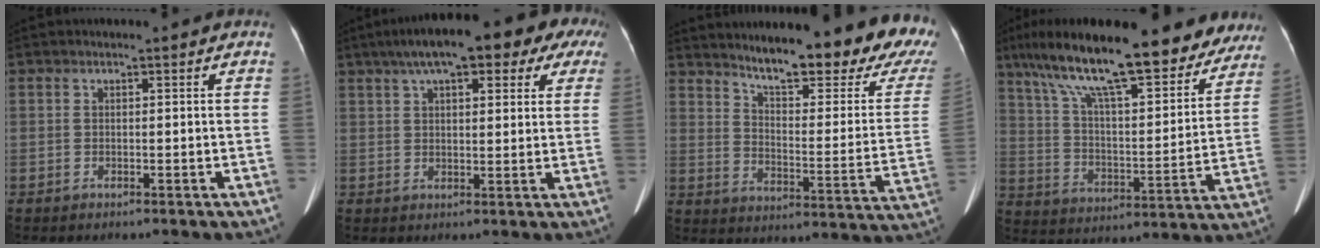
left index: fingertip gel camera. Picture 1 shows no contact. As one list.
[{"total": 18.6, "force": [11.4, 5.7, 13.5], "torque": [-0.205, 0.071, 0.152]}, {"total": 22.9, "force": [19.2, 2.6, 12.2], "torque": [-0.172, -0.071, 0.247]}, {"total": 26.6, "force": [20.3, 6.2, 16.0], "torque": [-0.257, 0.031, 0.300]}]